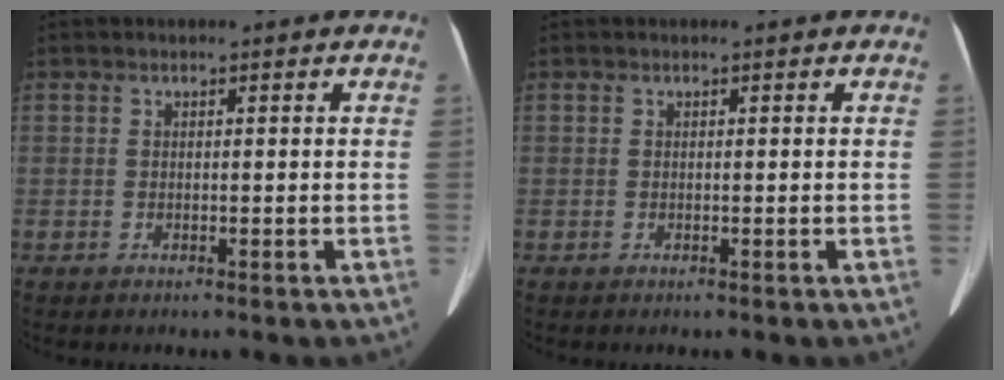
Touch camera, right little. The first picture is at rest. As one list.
[{"total": 0.0}]